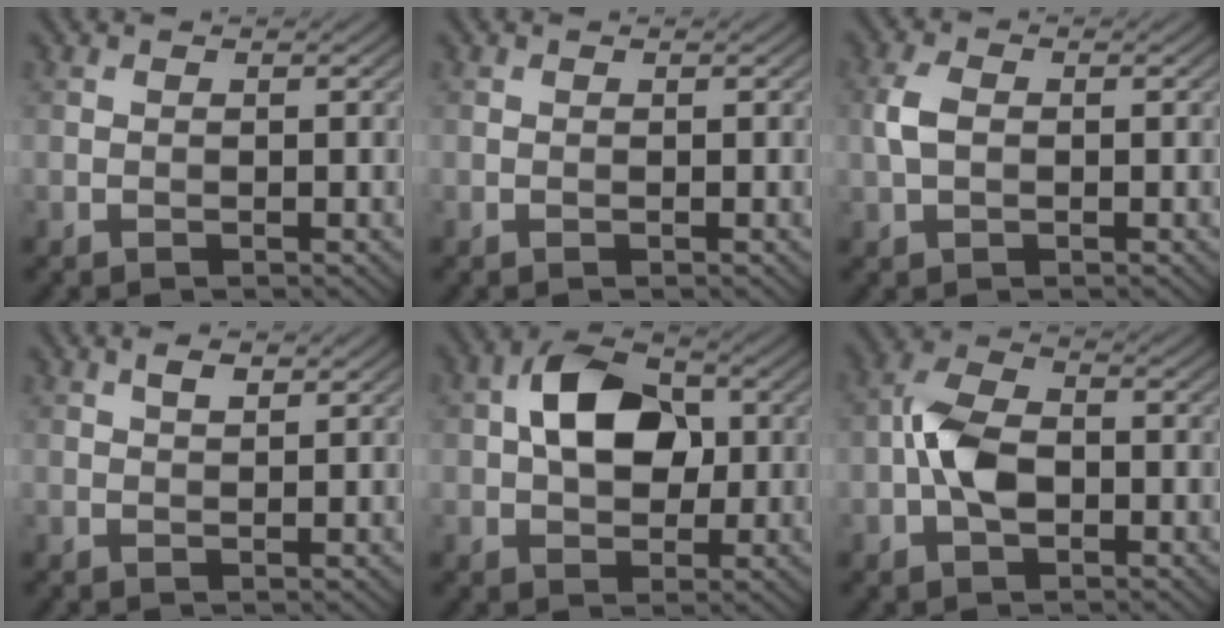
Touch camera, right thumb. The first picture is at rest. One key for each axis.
{"total": 0.0}
{"total": 3.0, "fx": -0.1, "fy": 1.8, "fz": 2.3, "tx": -0.061, "ty": 0.006, "tz": -0.003}
{"total": 1.6, "fx": 0.9, "fy": 0.6, "fz": 1.3, "tx": -0.026, "ty": 0.003, "tz": 0.017}
{"total": 9.1, "fx": 1.2, "fy": 6.0, "fz": 6.7, "tx": -0.121, "ty": 0.017, "tz": 0.013}
{"total": 6.3, "fx": -1.5, "fy": 3.7, "fz": 4.9, "tx": -0.107, "ty": 0.008, "tz": -0.035}